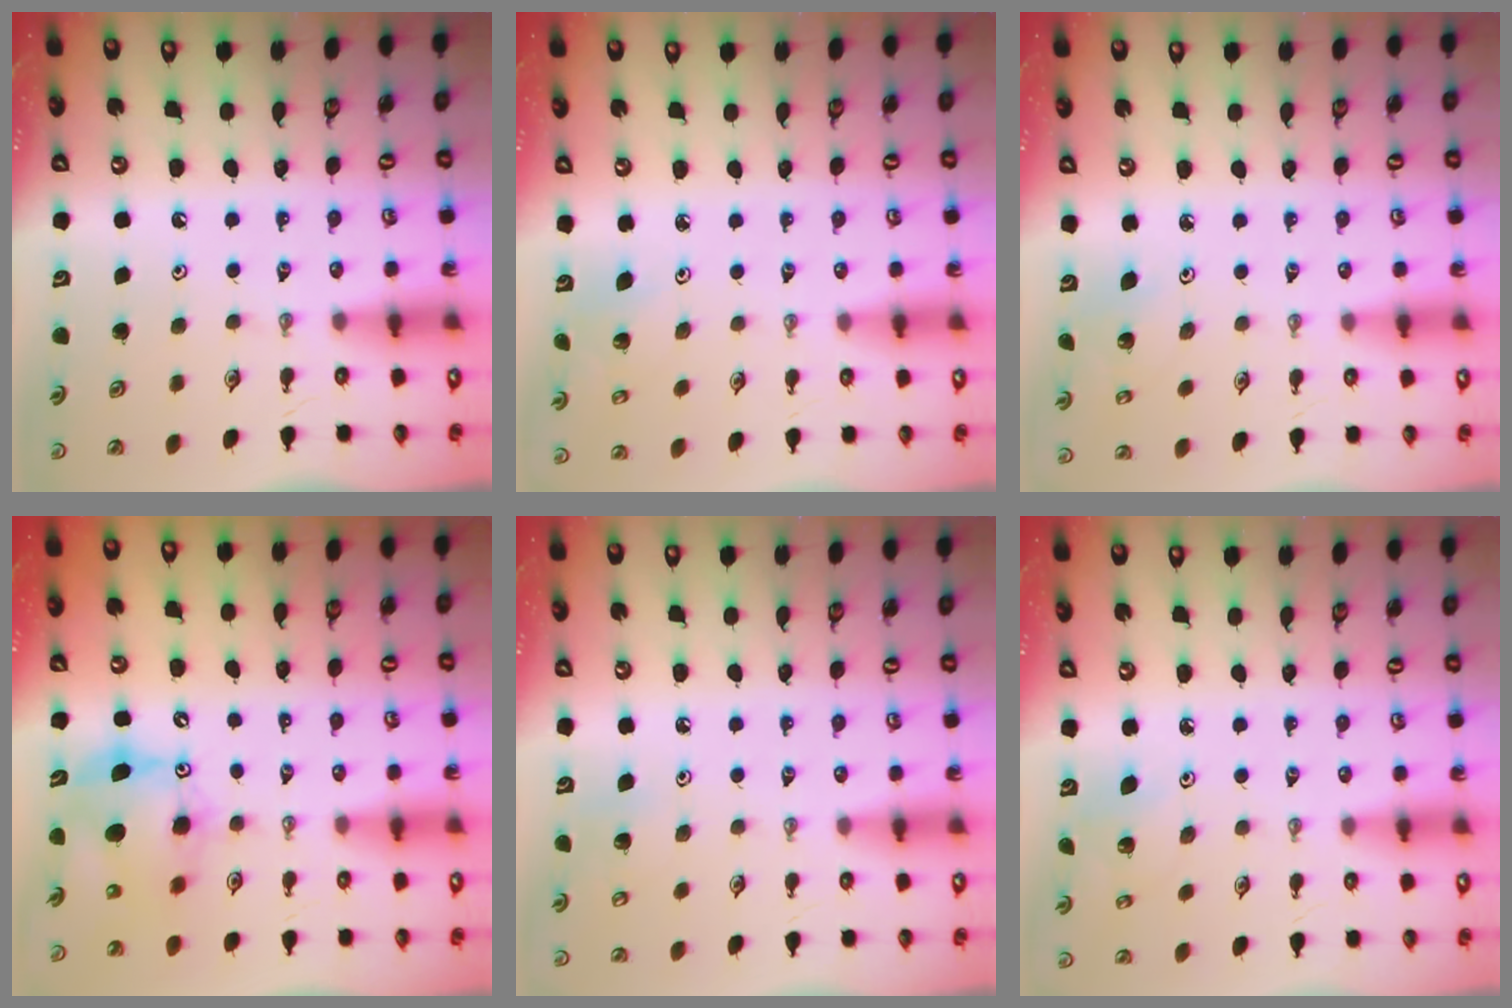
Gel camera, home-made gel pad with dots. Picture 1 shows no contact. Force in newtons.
{"total": 3.8, "press": 3.7, "slide": 1.0}
{"total": 1.8, "press": 1.8, "slide": 0.1}
{"total": 9.4, "press": 9.4, "slide": 0.7}
{"total": 6.1, "press": 6.1, "slide": 0.9}
{"total": 3.2, "press": 3.2, "slide": 0.2}